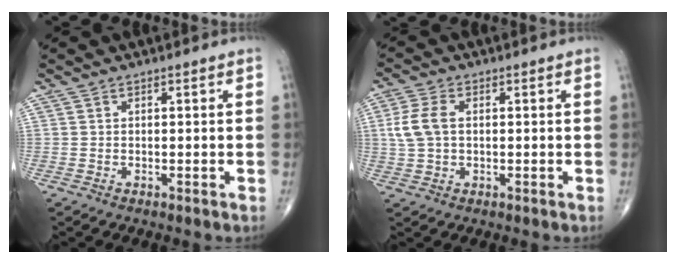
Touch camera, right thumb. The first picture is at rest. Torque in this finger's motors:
{"motor_torque": [-0.28, 0.49, 0.68, 0.18, 0.08]}